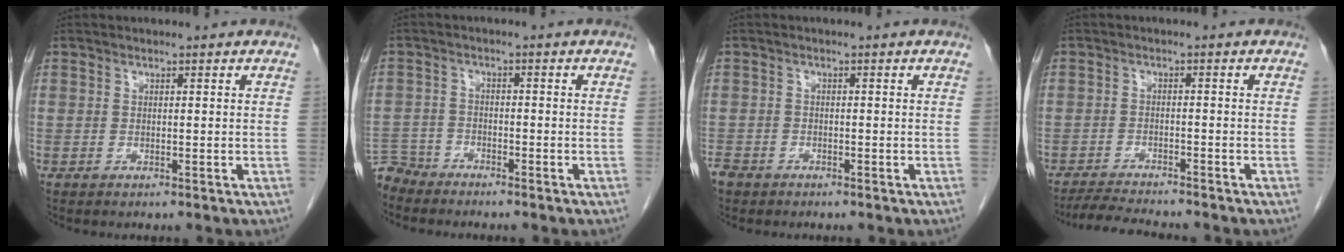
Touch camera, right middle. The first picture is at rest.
{"total": 4.7, "force": [-4.5, 1.1, -0.6], "torque": [0.018, -0.008, -0.088]}
{"total": 2.7, "force": [-2.2, 1.5, 0.5], "torque": [-0.012, 0.000, -0.039]}
{"total": 6.4, "force": [-6.0, 0.1, 2.1], "torque": [-0.036, -0.018, -0.100]}